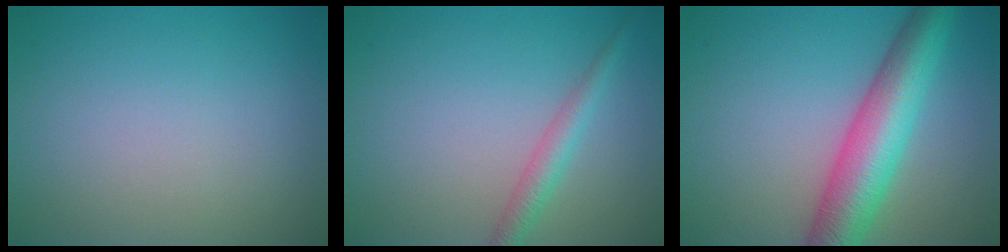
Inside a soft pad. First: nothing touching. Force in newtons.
{"total": 2.2, "press": 2.2, "slide": 0.1}
{"total": 7.9, "press": 7.9, "slide": 0.2}